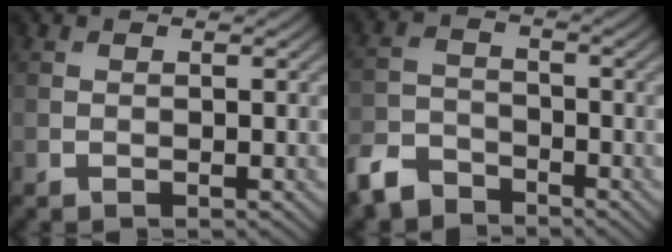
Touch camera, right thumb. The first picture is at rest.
{"total": 6.0, "force": [-4.9, 2.8, 1.9], "torque": [-0.046, -0.009, -0.111]}